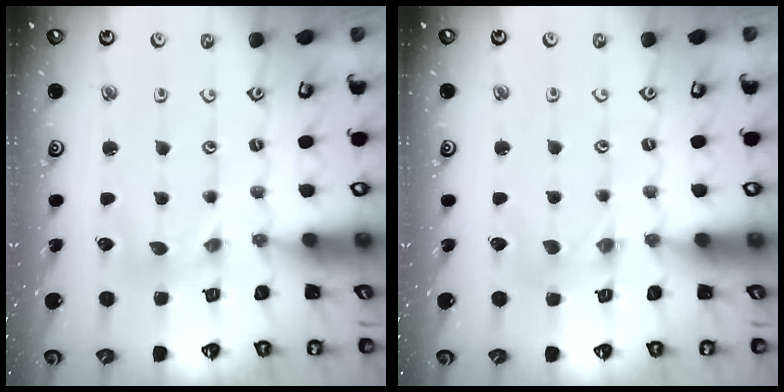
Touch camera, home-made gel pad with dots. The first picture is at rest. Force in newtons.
{"total": 0.0}